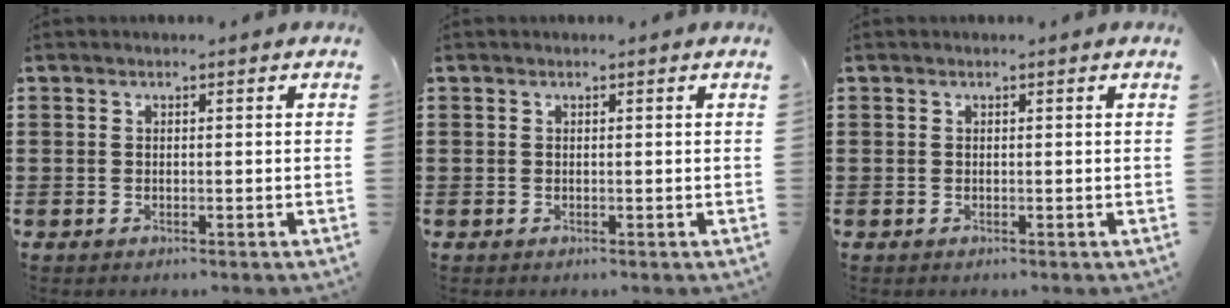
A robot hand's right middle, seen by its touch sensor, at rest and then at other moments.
{"total": 0.0}
{"total": 0.0}